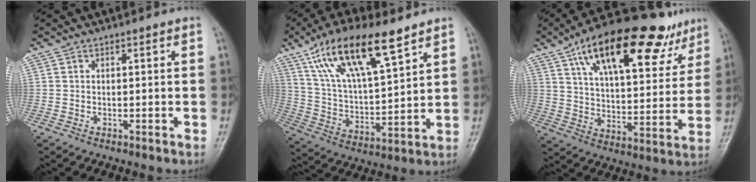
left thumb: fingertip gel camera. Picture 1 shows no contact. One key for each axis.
{"total": 18.2, "fx": 11.0, "fy": 5.9, "fz": 13.2, "tx": -0.223, "ty": -0.033, "tz": 0.212}
{"total": 24.9, "fx": 14.6, "fy": 10.3, "fz": 17.3, "tx": -0.229, "ty": -0.019, "tz": 0.230}